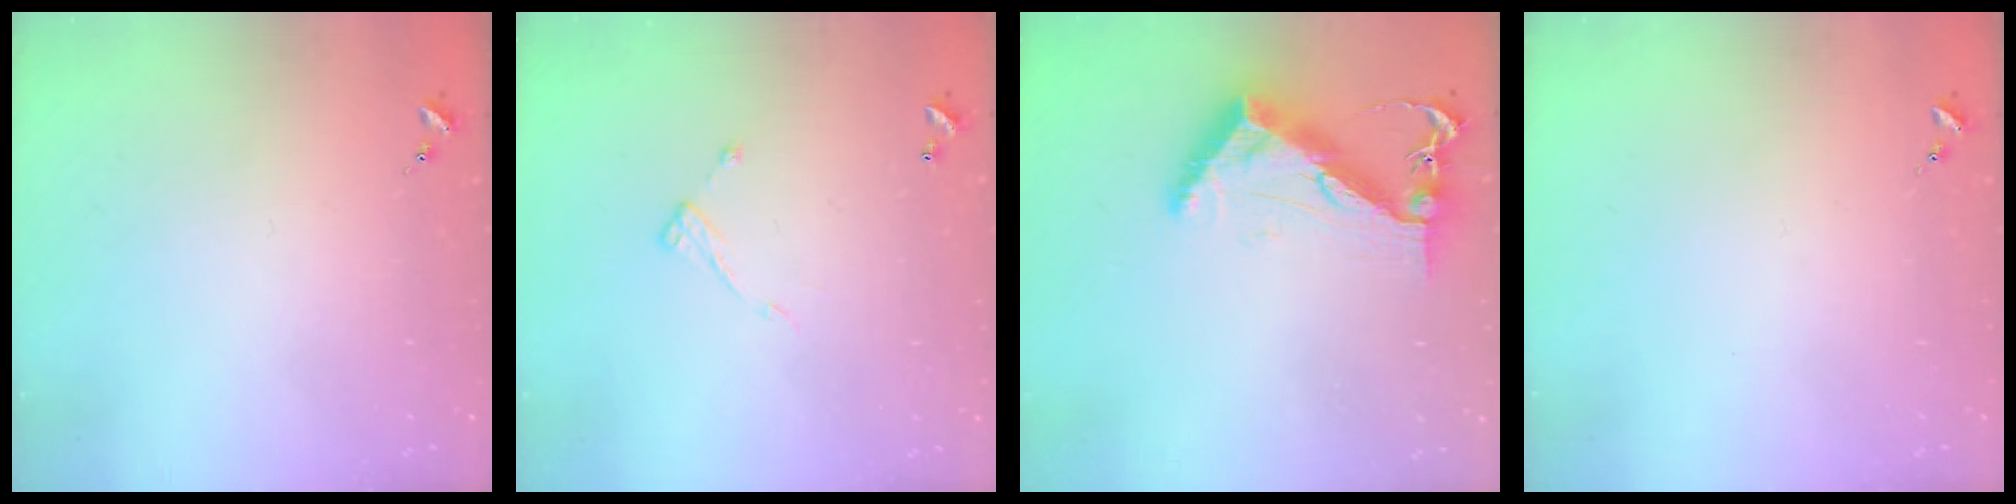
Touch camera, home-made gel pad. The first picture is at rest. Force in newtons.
{"total": 7.5, "press": 7.4, "slide": 0.4}
{"total": 11.1, "press": 11.0, "slide": 1.3}
{"total": 0.0}